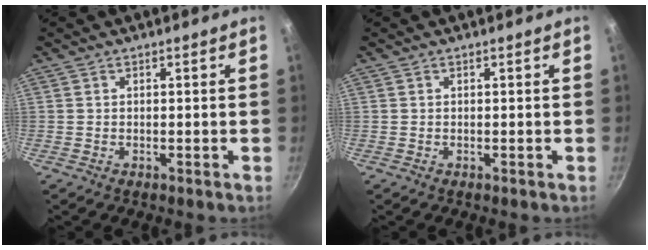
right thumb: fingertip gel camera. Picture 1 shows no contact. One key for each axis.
{"total": 0.0}